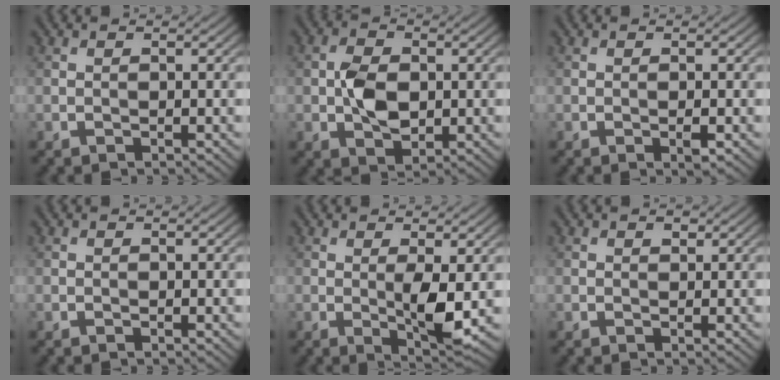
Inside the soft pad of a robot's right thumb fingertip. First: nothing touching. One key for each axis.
{"total": 4.9, "fx": -0.3, "fy": 3.1, "fz": 3.8, "tx": -0.078, "ty": 0.000, "tz": -0.005}
{"total": 1.1, "fx": -0.4, "fy": 0.2, "fz": 1.0, "tx": -0.019, "ty": -0.002, "tz": -0.008}
{"total": 0.0}
{"total": 4.2, "fx": 0.1, "fy": 0.8, "fz": 4.2, "tx": -0.083, "ty": -0.008, "tz": 0.006}
{"total": 0.8, "fx": 0.5, "fy": 0.4, "fz": 0.4, "tx": -0.007, "ty": -0.001, "tz": 0.008}